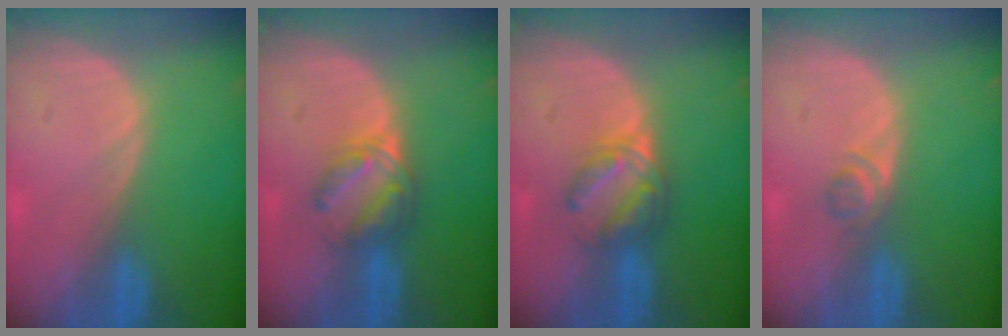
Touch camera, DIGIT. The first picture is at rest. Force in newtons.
{"total": 6.1, "press": 5.3, "slide": 3.1}
{"total": 6.1, "press": 5.3, "slide": 3.1}
{"total": 1.9, "press": 1.7, "slide": 0.8}